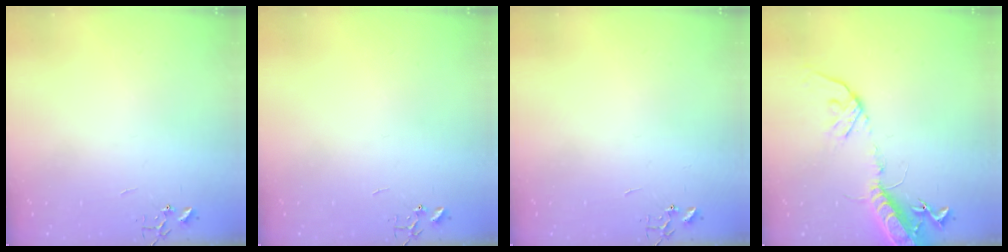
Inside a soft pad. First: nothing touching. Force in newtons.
{"total": 0.0}
{"total": 0.0}
{"total": 16.2, "press": 15.8, "slide": 3.6}